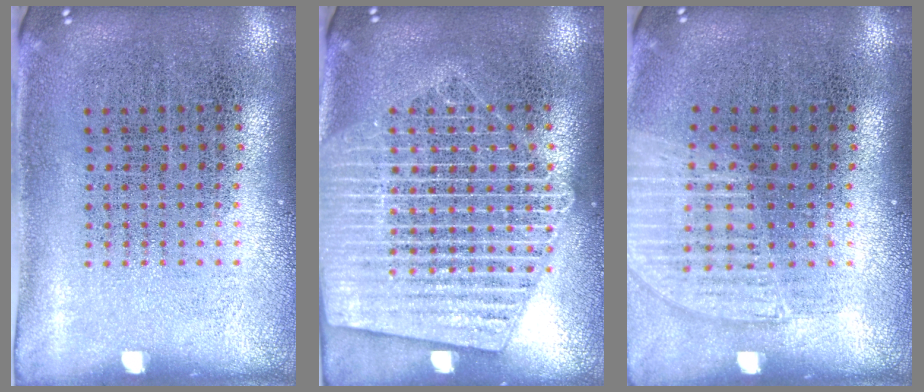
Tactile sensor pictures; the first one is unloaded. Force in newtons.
{"total": 2.8, "press": 2.8, "slide": 0.3}
{"total": 1.1, "press": 1.0, "slide": 0.3}